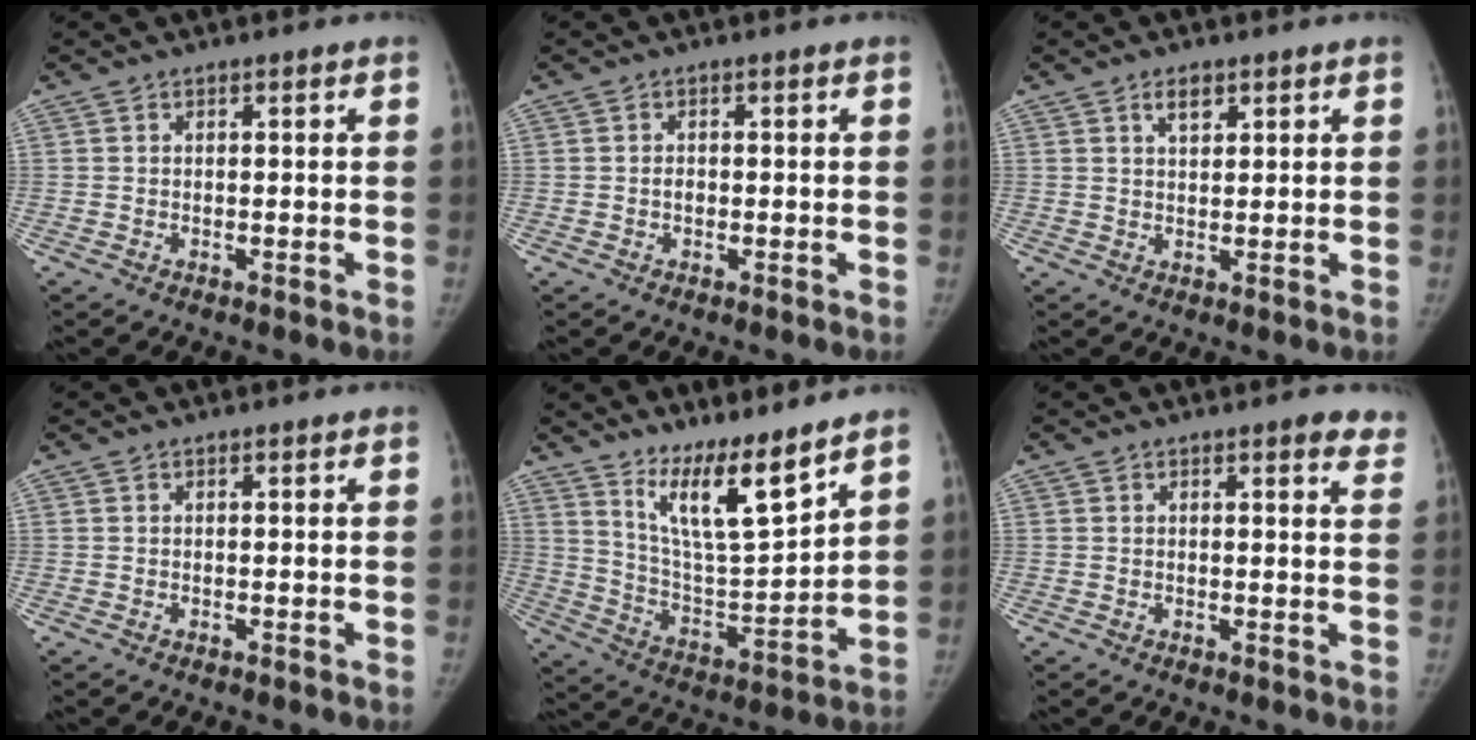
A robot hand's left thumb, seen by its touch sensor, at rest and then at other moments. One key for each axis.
{"total": 1.0, "fx": -0.3, "fy": 0.7, "fz": 0.6, "tx": -0.008, "ty": 0.002, "tz": -0.006}
{"total": 2.8, "fx": 1.7, "fy": 1.5, "fz": 1.8, "tx": -0.021, "ty": -0.010, "tz": 0.030}
{"total": 0.0}
{"total": 13.2, "fx": 9.9, "fy": 1.9, "fz": 8.5, "tx": -0.130, "ty": -0.083, "tz": 0.187}
{"total": 4.2, "fx": 3.1, "fy": 1.2, "fz": 2.6, "tx": -0.012, "ty": -0.010, "tz": 0.028}